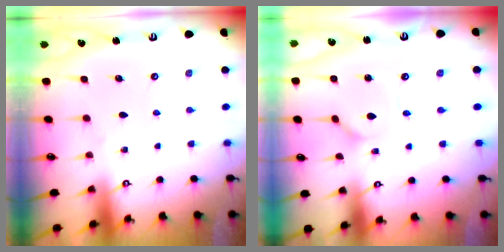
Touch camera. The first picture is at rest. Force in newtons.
{"total": 2.7, "press": 2.6, "slide": 0.3}